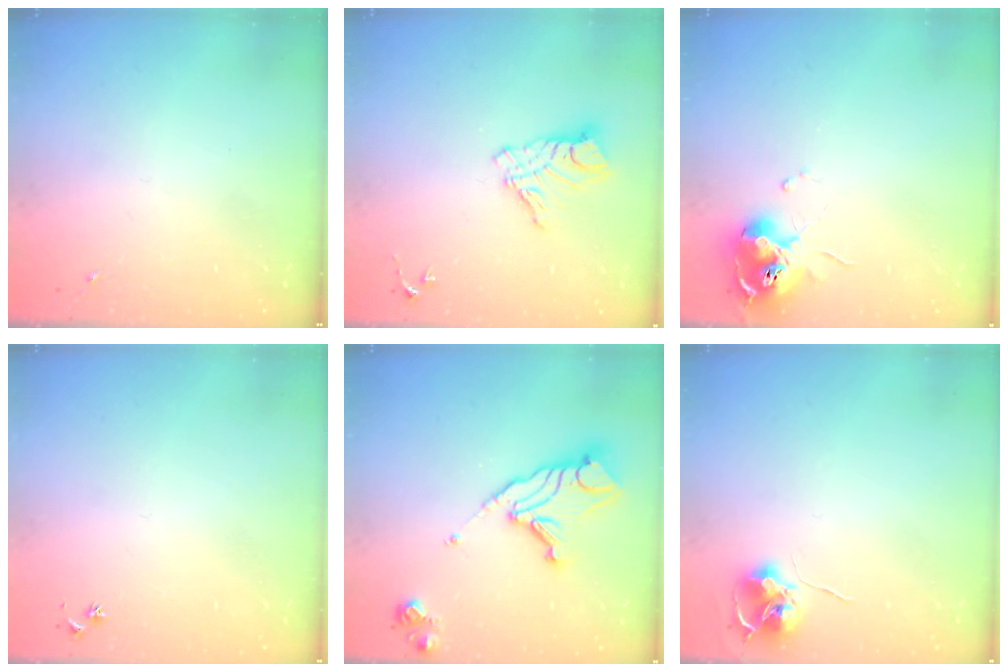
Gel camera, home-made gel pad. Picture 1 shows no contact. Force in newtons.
{"total": 11.3, "press": 11.2, "slide": 0.9}
{"total": 13.5, "press": 13.5, "slide": 1.2}
{"total": 3.0, "press": 2.9, "slide": 0.3}
{"total": 14.9, "press": 14.8, "slide": 1.5}
{"total": 7.9, "press": 7.9, "slide": 0.4}